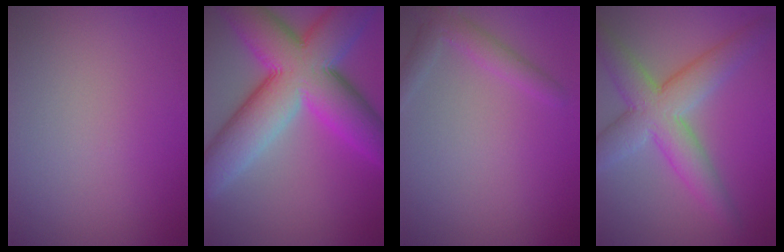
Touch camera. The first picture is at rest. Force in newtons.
{"total": 14.0, "press": 14.0, "slide": 0.3}
{"total": 2.3, "press": 2.3, "slide": 0.1}
{"total": 6.7, "press": 6.7, "slide": 0.2}